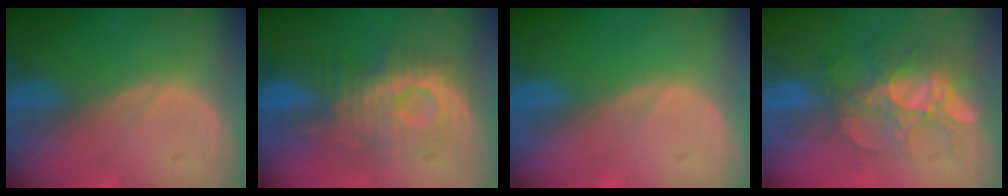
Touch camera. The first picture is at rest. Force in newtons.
{"total": 9.5, "press": 9.4, "slide": 1.1}
{"total": 0.0}
{"total": 9.6, "press": 8.4, "slide": 4.5}